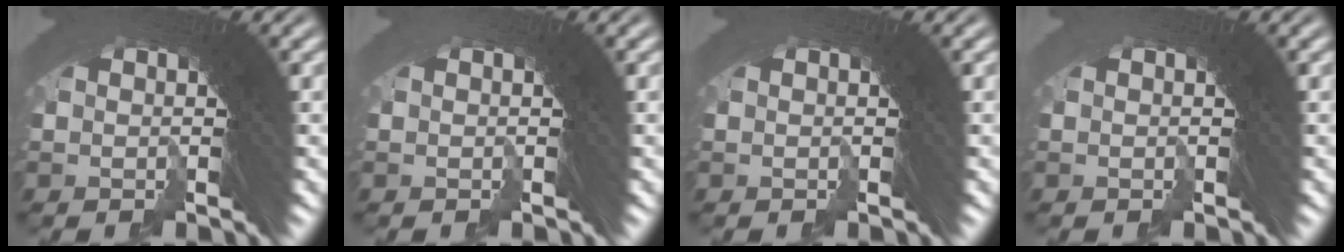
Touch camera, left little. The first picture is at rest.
{"total": 1.1, "force": [-0.3, -0.6, -0.9], "torque": [0.015, -0.003, -0.004]}
{"total": 0.0}
{"total": 0.7, "force": [-0.3, -0.3, -0.5], "torque": [0.010, -0.001, -0.005]}